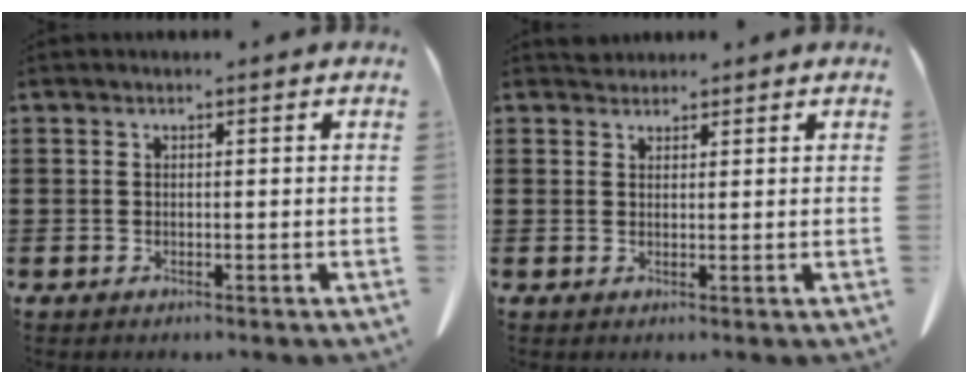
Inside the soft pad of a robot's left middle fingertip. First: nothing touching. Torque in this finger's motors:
{"motor_torque": [0.55, 0.54, 0.01, 0.00]}